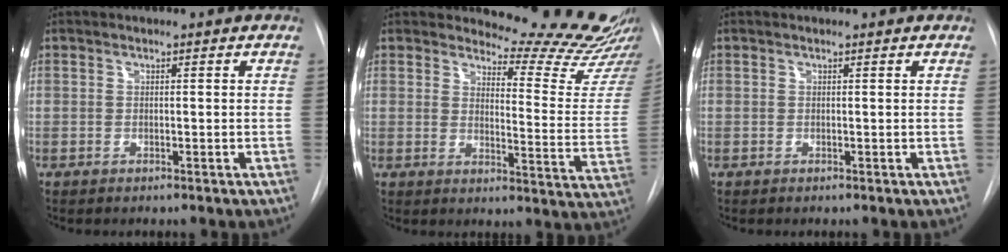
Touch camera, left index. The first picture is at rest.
{"total": 15.4, "force": [15.1, 0.4, 3.0], "torque": [-0.027, -0.141, 0.160]}
{"total": 0.6, "force": [0.6, 0.1, 0.1], "torque": [-0.008, 0.008, 0.006]}